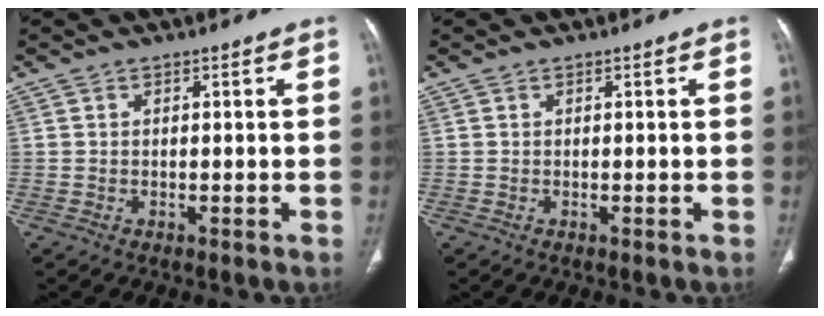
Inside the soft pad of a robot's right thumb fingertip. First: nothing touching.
{"total": 0.0}